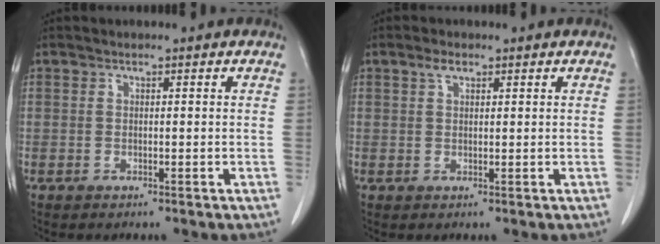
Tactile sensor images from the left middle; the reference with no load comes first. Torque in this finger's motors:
{"motor_torque": [0.26, -0.10, -0.07, 0.00]}